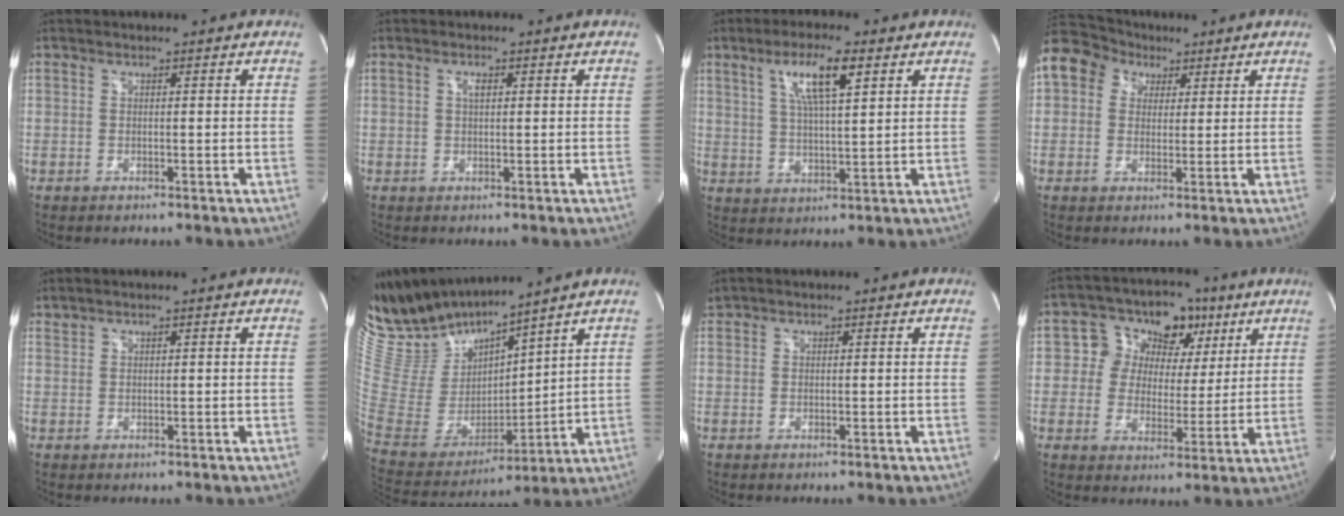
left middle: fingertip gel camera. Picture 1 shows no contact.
{"total": 1.3, "force": [0.4, 0.6, 1.1], "torque": [-0.020, 0.000, 0.005]}
{"total": 8.6, "force": [4.0, 1.2, 7.5], "torque": [-0.142, 0.004, 0.071]}
{"total": 15.8, "force": [6.7, 12.8, 6.4], "torque": [-0.191, 0.081, 0.126]}
{"total": 0.8, "force": [0.8, -0.1, 0.1], "torque": [-0.006, 0.004, 0.022]}
{"total": 14.5, "force": [13.8, 1.3, 4.4], "torque": [-0.111, -0.008, 0.292]}
{"total": 0.6, "force": [0.6, 0.1, -0.1], "torque": [-0.006, 0.010, 0.017]}
{"total": 9.3, "force": [3.5, 7.7, 3.9], "torque": [-0.042, 0.031, 0.055]}